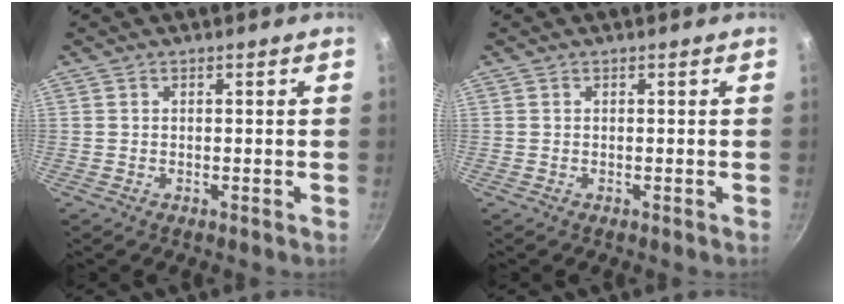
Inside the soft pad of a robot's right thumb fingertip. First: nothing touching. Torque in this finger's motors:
{"motor_torque": [-0.02, 0.00, -0.01, 0.01, 0.01]}